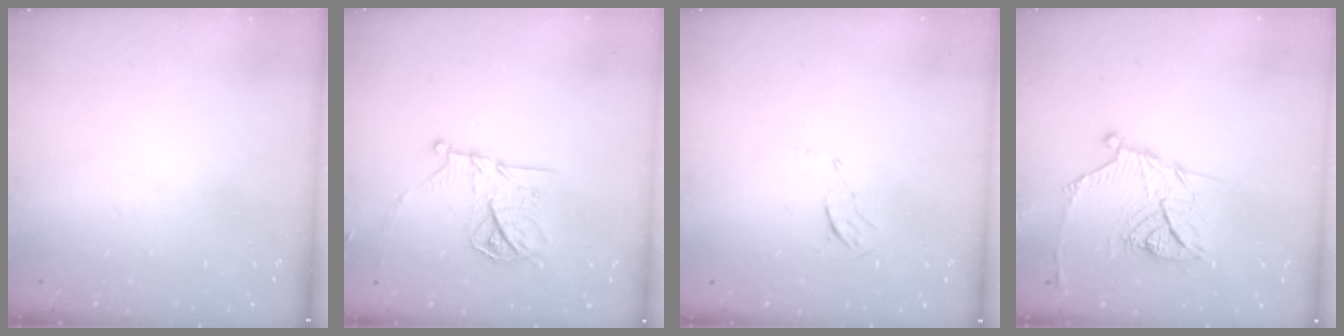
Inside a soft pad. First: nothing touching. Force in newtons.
{"total": 14.9, "press": 14.9, "slide": 0.4}
{"total": 4.2, "press": 3.9, "slide": 1.6}
{"total": 14.1, "press": 14.1, "slide": 0.2}